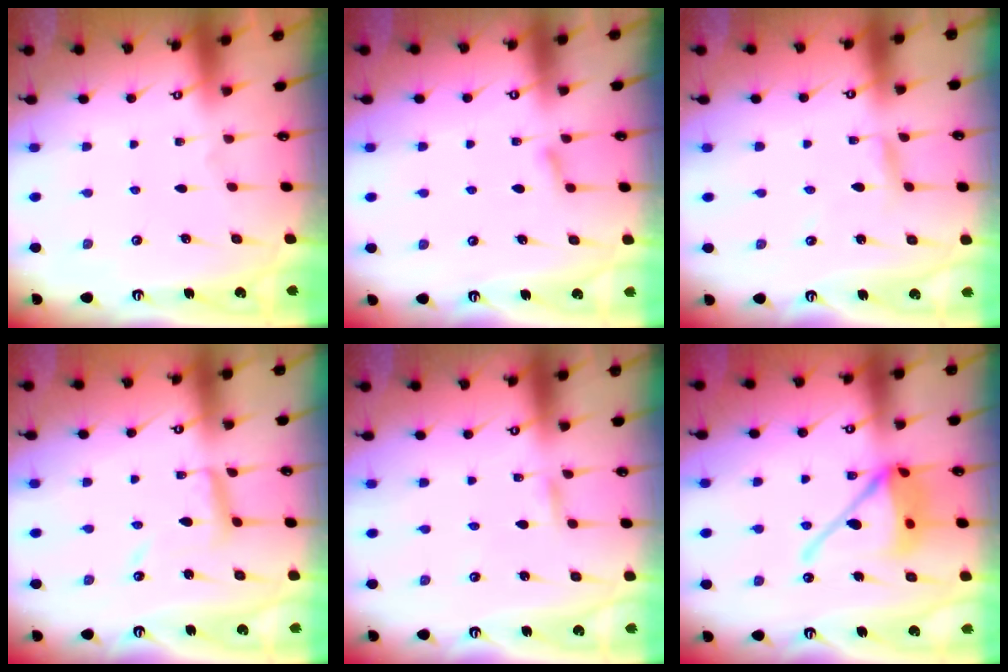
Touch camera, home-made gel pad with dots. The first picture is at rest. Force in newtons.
{"total": 5.1, "press": 5.1, "slide": 0.7}
{"total": 2.1, "press": 2.1, "slide": 0.1}
{"total": 8.4, "press": 8.4, "slide": 0.6}
{"total": 1.8, "press": 1.8, "slide": 0.1}
{"total": 16.1, "press": 16.0, "slide": 2.4}